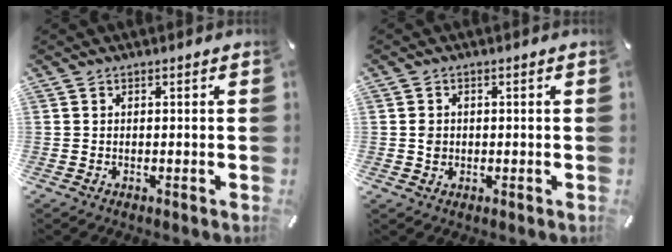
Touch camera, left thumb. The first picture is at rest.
{"total": 2.2, "force": [-0.2, 2.0, 0.9], "torque": [-0.010, 0.002, -0.008]}